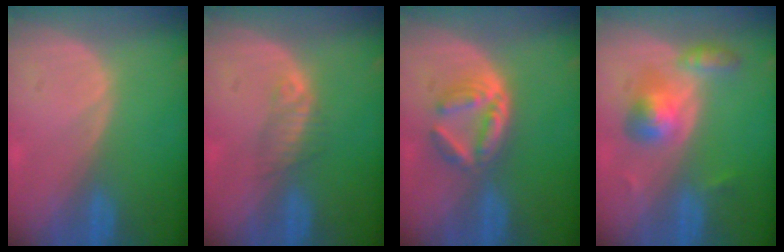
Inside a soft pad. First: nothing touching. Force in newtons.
{"total": 2.3, "press": 2.1, "slide": 0.8}
{"total": 6.3, "press": 5.4, "slide": 3.1}
{"total": 5.4, "press": 5.3, "slide": 1.4}